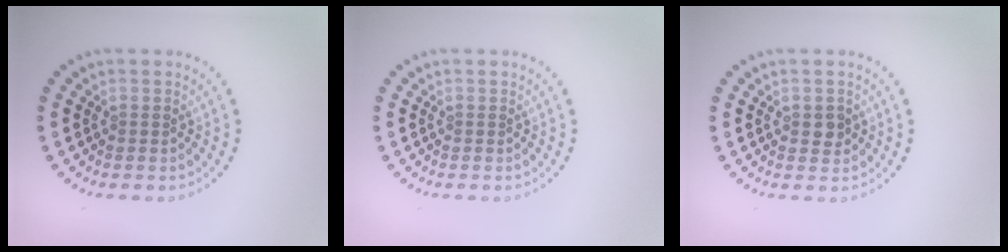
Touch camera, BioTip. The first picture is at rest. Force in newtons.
{"total": 0.0}
{"total": 1.3, "press": 1.3, "slide": 0.1}